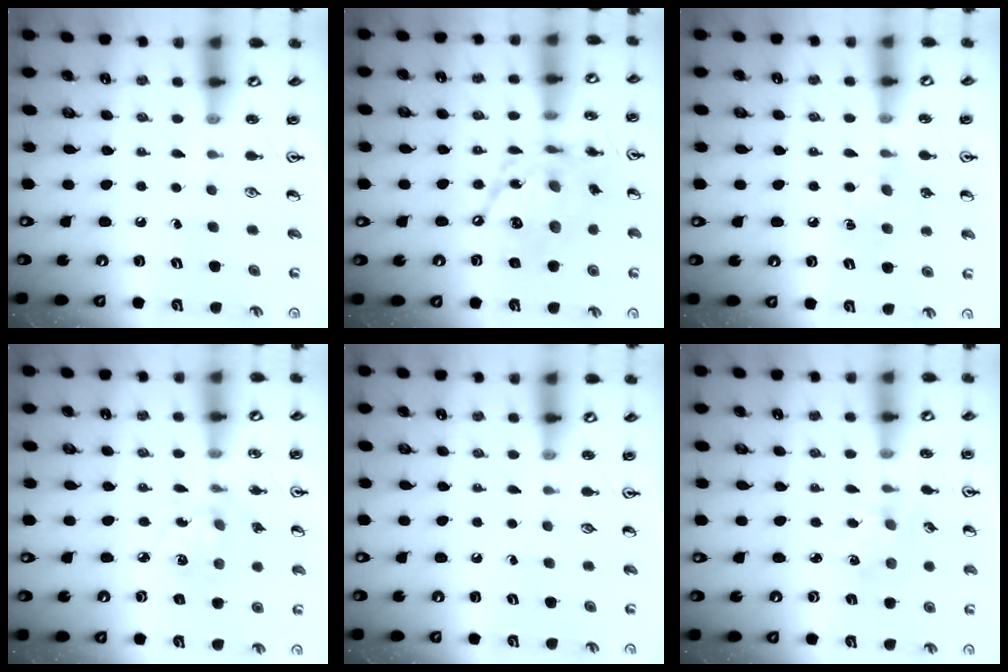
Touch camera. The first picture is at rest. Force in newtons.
{"total": 15.2, "press": 15.2, "slide": 1.2}
{"total": 7.7, "press": 7.6, "slide": 0.8}
{"total": 6.1, "press": 6.1, "slide": 0.5}
{"total": 0.0}
{"total": 1.2, "press": 1.2, "slide": 0.2}